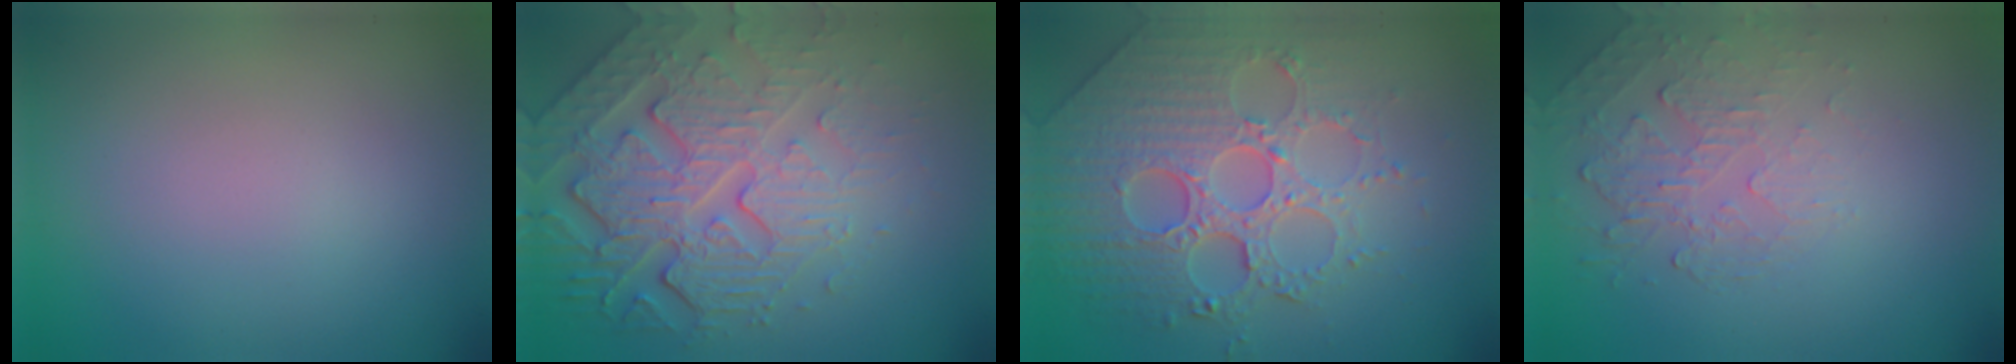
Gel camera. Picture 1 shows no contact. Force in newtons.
{"total": 6.9, "press": 5.5, "slide": 4.2}
{"total": 7.4, "press": 6.0, "slide": 4.3}
{"total": 2.2, "press": 1.1, "slide": 1.9}